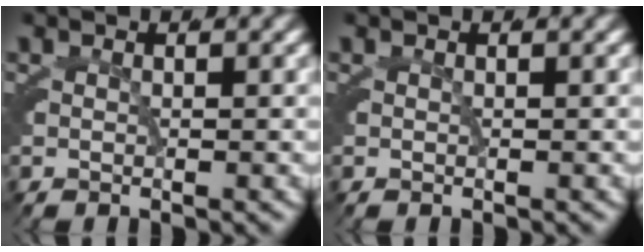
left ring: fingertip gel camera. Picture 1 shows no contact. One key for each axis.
{"total": 0.0}